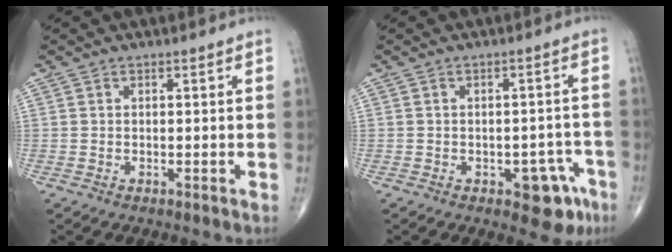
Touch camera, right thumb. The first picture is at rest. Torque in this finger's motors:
{"motor_torque": [2.53, 2.48, 0.33, -0.50, 0.00]}